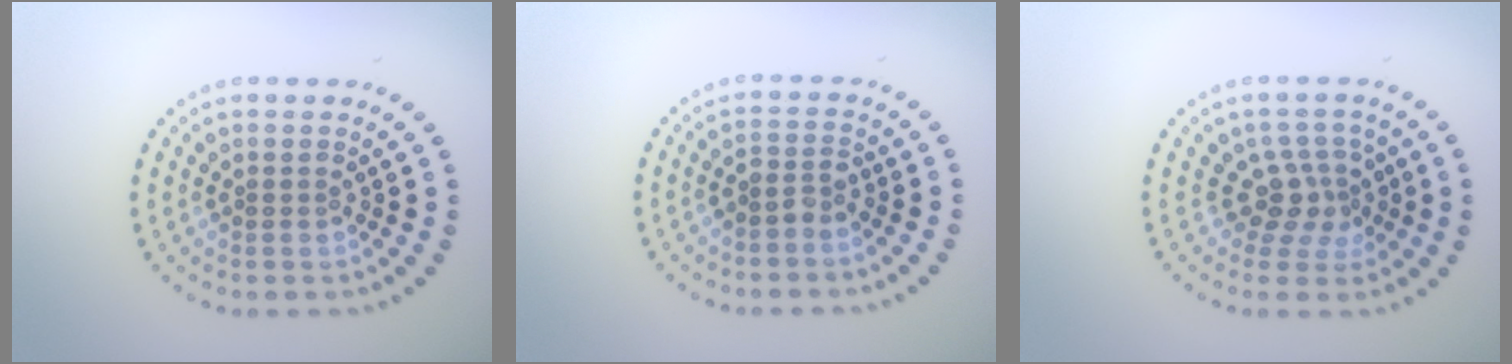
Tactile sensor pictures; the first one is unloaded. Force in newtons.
{"total": 1.5, "press": 1.2, "slide": 0.9}
{"total": 2.8, "press": 2.2, "slide": 1.8}